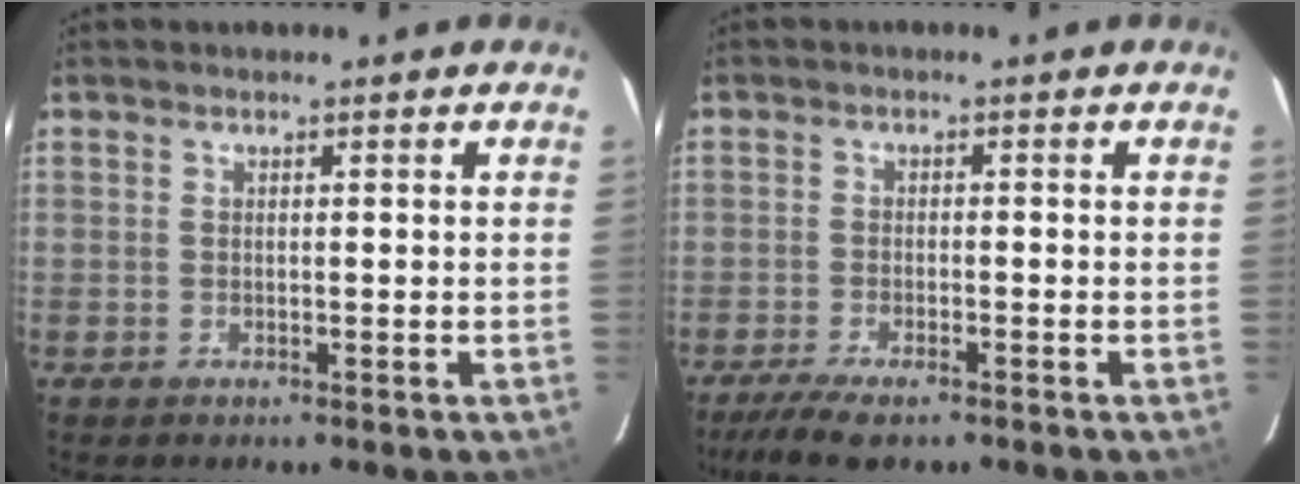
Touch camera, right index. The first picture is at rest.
{"total": 6.8, "force": [-5.2, 1.7, 4.1], "torque": [-0.100, -0.020, -0.096]}